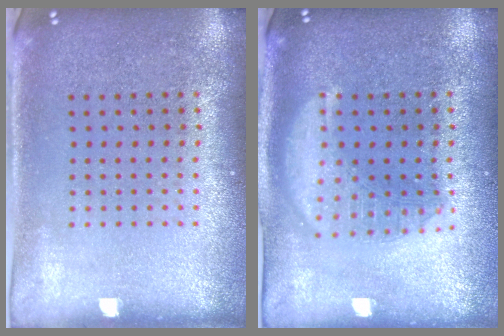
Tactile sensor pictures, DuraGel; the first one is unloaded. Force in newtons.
{"total": 2.4, "press": 2.4, "slide": 0.3}